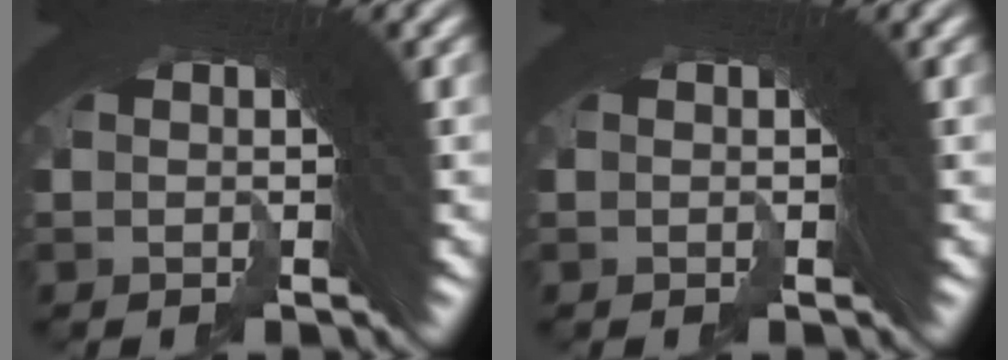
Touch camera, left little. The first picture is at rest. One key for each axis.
{"total": 0.0}